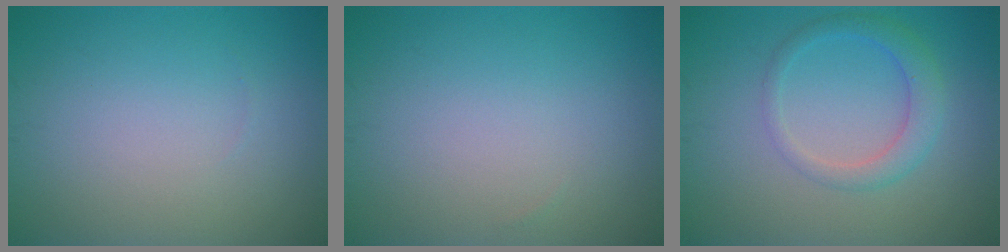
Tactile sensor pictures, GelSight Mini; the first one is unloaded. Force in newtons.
{"total": 0.0}
{"total": 2.7, "press": 2.7, "slide": 0.1}